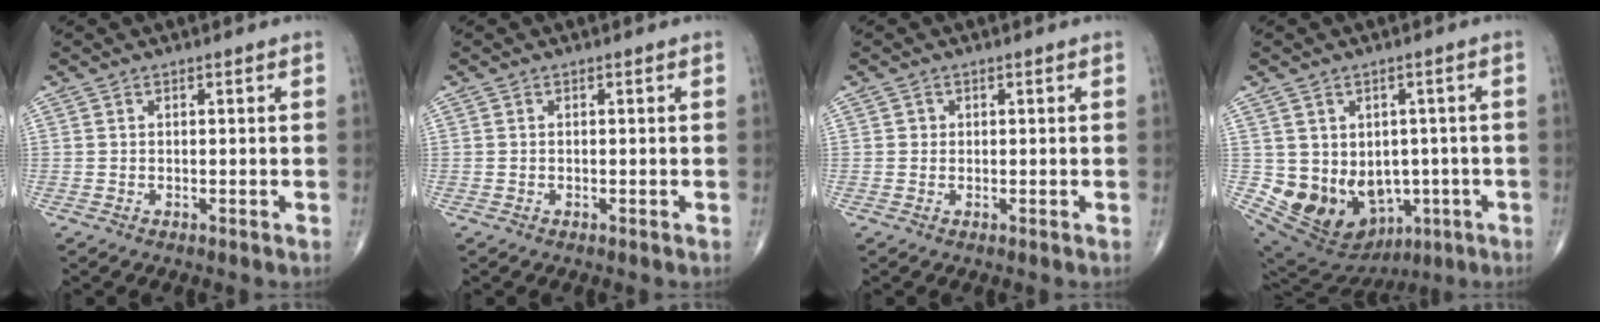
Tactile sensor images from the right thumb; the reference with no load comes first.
{"total": 0.0}
{"total": 0.8, "force": [0.1, 0.8, 0.1], "torque": [0.003, 0.002, 0.001]}
{"total": 14.8, "force": [-2.4, 12.0, 8.3], "torque": [-0.115, 0.011, -0.001]}